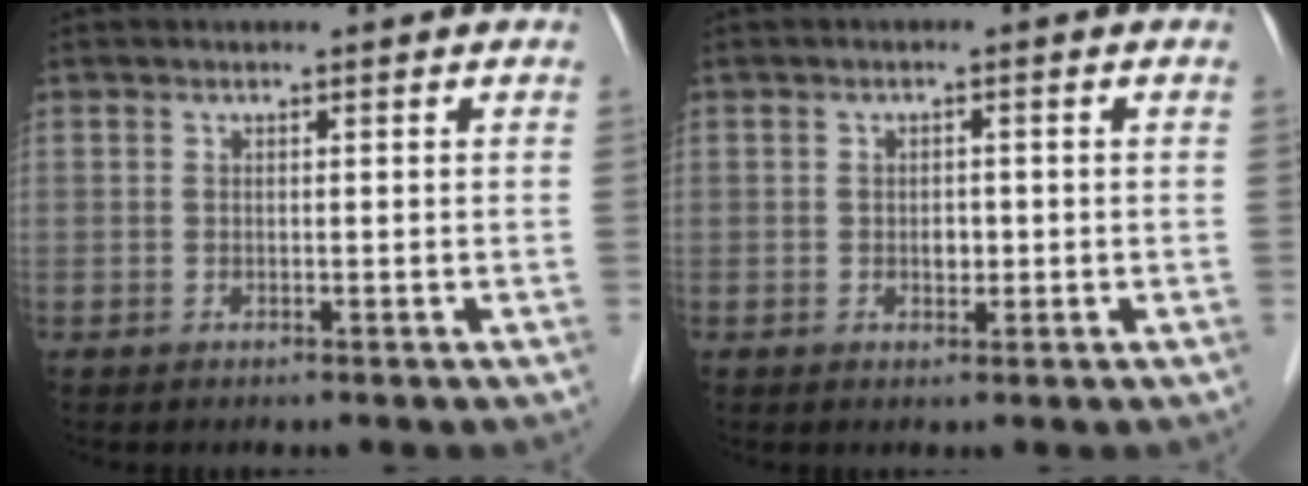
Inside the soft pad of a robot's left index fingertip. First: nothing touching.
{"total": 1.6, "force": [-0.3, 1.1, 1.2], "torque": [-0.019, 0.002, -0.002]}